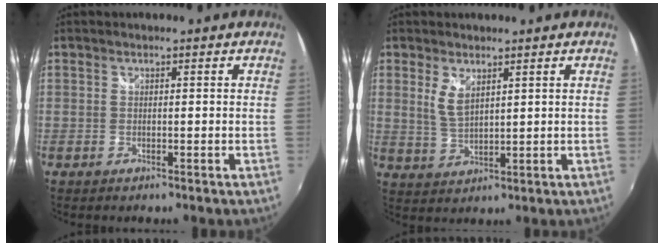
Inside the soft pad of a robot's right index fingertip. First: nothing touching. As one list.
[{"total": 4.2, "force": [2.0, 1.7, 3.3], "torque": [-0.063, -0.006, 0.041]}]